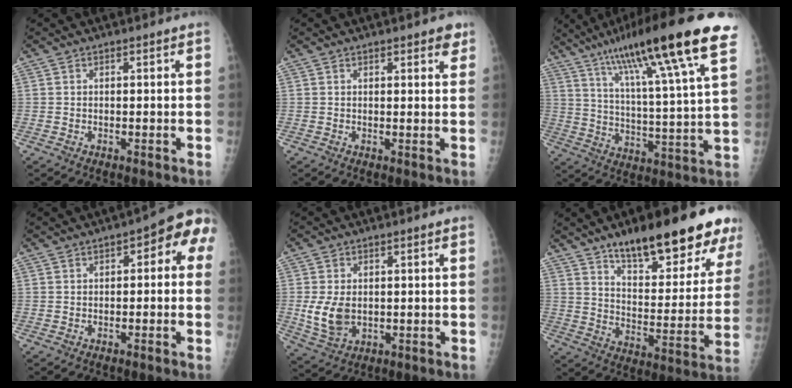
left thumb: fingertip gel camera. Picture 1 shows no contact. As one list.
[{"total": 2.8, "force": [1.9, 1.2, 1.7], "torque": [-0.004, -0.007, 0.020]}, {"total": 24.7, "force": [15.3, 2.3, 19.2], "torque": [-0.300, -0.030, 0.237]}, {"total": 6.6, "force": [0.7, 3.3, 5.7], "torque": [-0.037, 0.026, -0.005]}, {"total": 7.2, "force": [-0.2, 4.9, 5.3], "torque": [-0.095, -0.008, 0.008]}, {"total": 23.1, "force": [15.6, 7.1, 15.5], "torque": [-0.173, -0.068, 0.234]}]